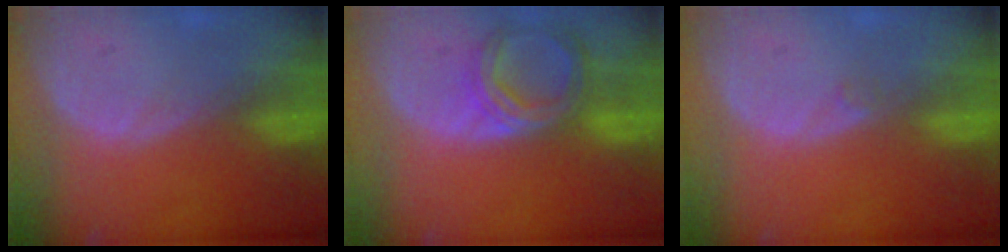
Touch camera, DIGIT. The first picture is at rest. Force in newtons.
{"total": 6.8, "press": 6.2, "slide": 2.6}
{"total": 0.5, "press": 0.5, "slide": 0.1}